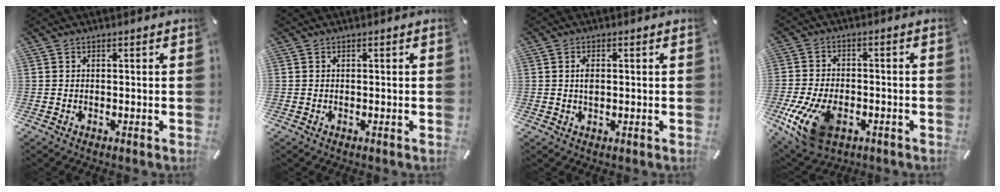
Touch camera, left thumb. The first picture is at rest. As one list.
[{"total": 0.0}, {"total": 2.5, "force": [0.3, 1.3, 2.1], "torque": [-0.044, 0.004, 0.004]}, {"total": 14.0, "force": [-5.6, 8.7, 9.4], "torque": [-0.190, 0.016, -0.095]}]